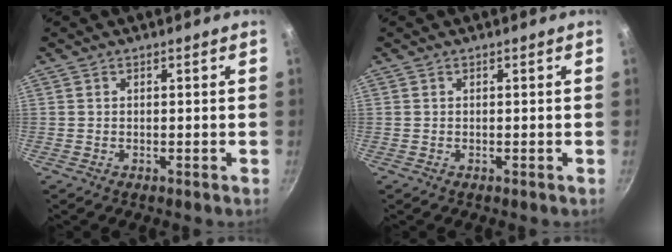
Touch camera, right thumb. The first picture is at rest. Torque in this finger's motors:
{"motor_torque": [-0.03, 0.01, 0.16, 0.01, 0.02]}